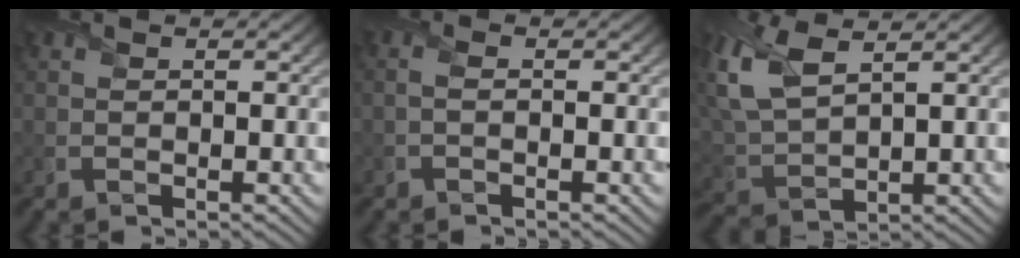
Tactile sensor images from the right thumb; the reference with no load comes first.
{"total": 1.0, "force": [-0.4, 0.2, 0.9], "torque": [-0.020, 0.001, -0.011]}
{"total": 8.9, "force": [4.4, 4.0, 6.6], "torque": [-0.189, 0.008, 0.091]}